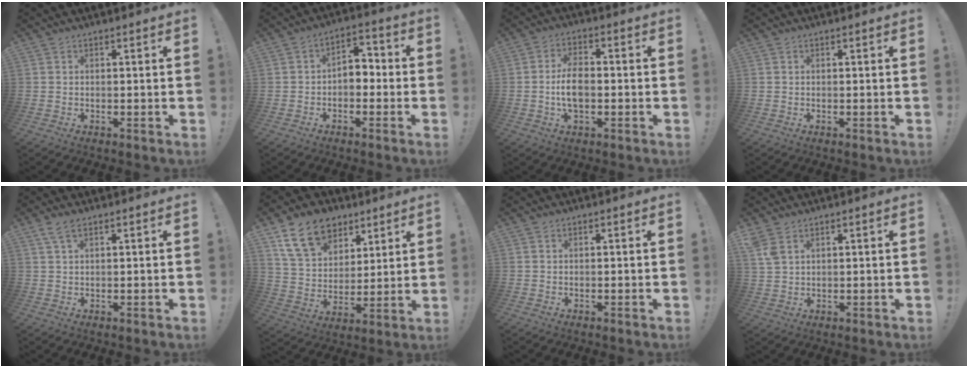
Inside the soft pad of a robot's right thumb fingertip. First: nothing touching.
{"total": 6.6, "force": [-1.3, 5.0, 4.1], "torque": [-0.061, 0.019, -0.020]}
{"total": 7.7, "force": [-1.2, 4.4, 6.2], "torque": [-0.110, 0.006, -0.023]}
{"total": 0.0}
{"total": 3.9, "force": [2.2, 1.3, 2.9], "torque": [-0.068, 0.003, 0.043]}
{"total": 16.2, "force": [9.2, 11.2, 7.2], "torque": [-0.119, -0.048, 0.177]}
{"total": 0.0}
{"total": 4.1, "force": [2.5, 2.0, 2.6], "torque": [-0.042, -0.011, 0.048]}